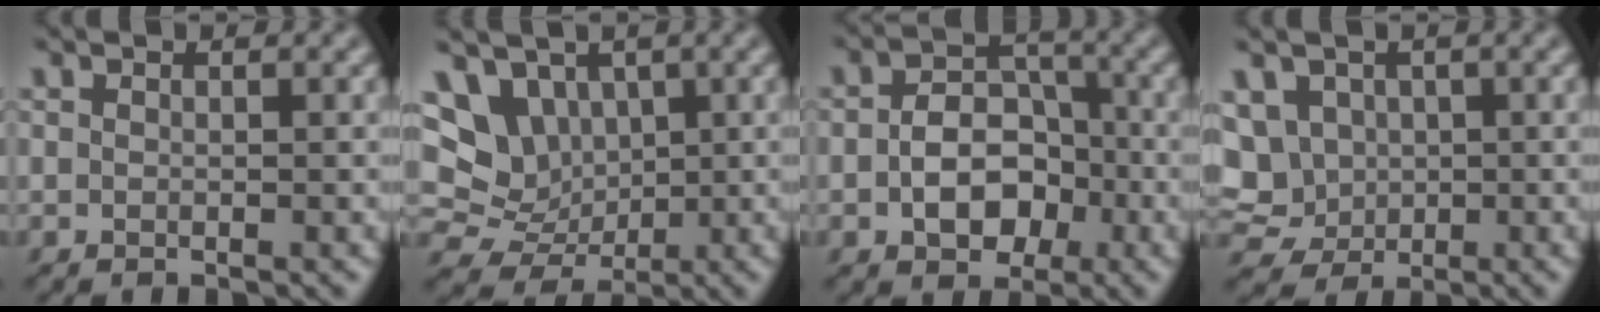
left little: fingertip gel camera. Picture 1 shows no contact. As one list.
[{"total": 9.4, "force": [2.8, 7.7, 4.7], "torque": [-0.081, 0.015, 0.036]}, {"total": 5.6, "force": [-1.7, 3.9, 3.7], "torque": [-0.058, -0.004, -0.025]}, {"total": 9.5, "force": [0.8, 8.4, 4.5], "torque": [-0.093, 0.019, -0.012]}]